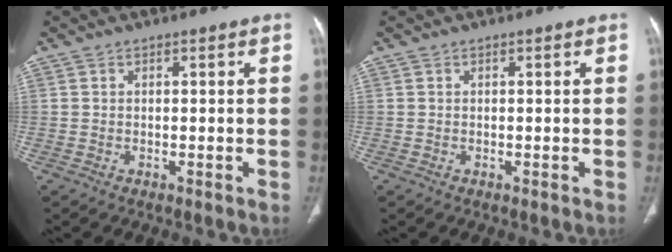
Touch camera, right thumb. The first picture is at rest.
{"total": 0.0}